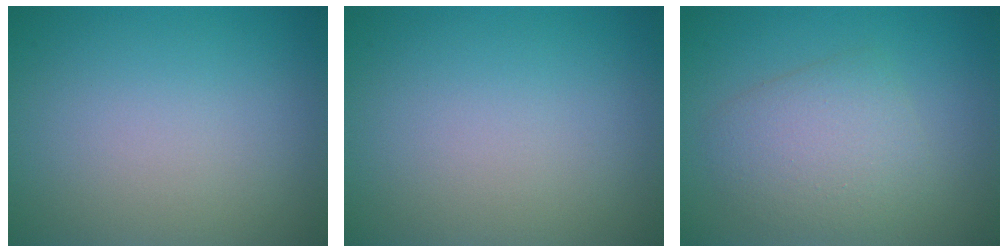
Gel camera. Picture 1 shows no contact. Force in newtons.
{"total": 0.0}
{"total": 3.9, "press": 3.9, "slide": 0.1}